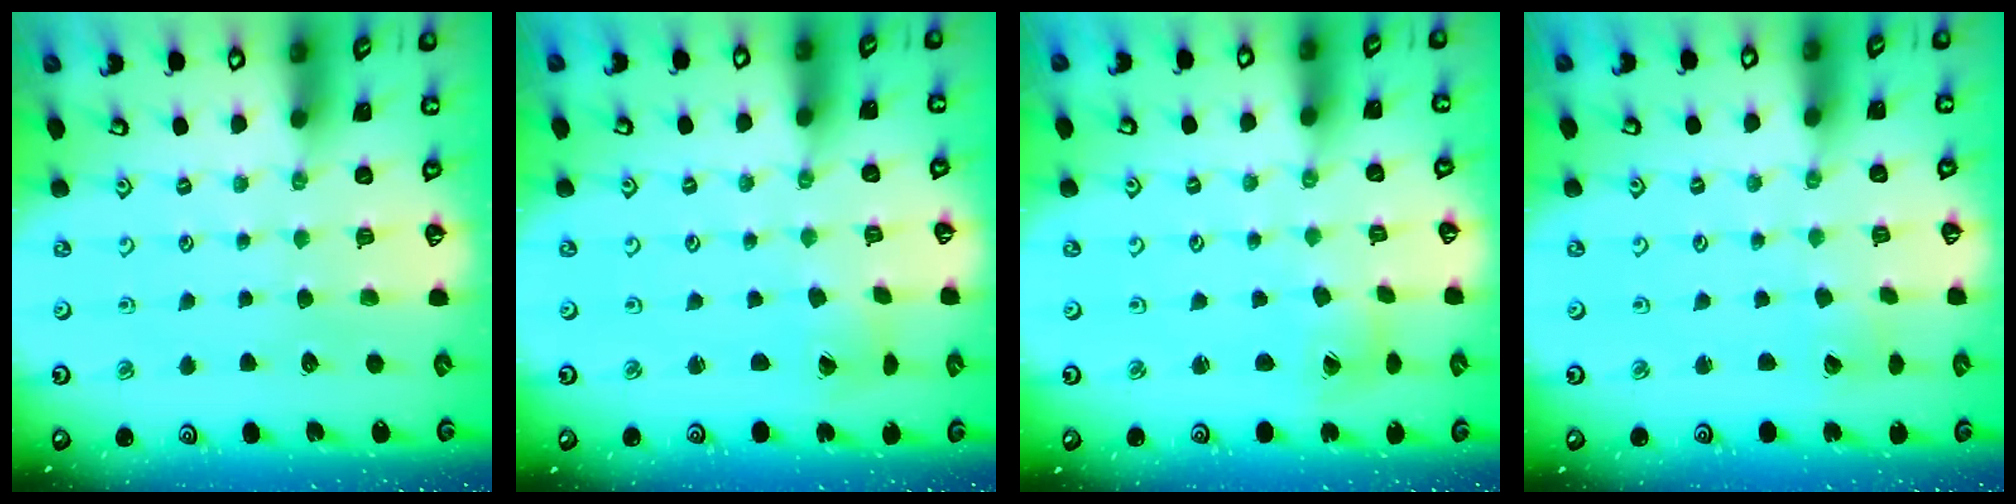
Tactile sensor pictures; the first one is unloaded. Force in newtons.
{"total": 1.2, "press": 1.2, "slide": 0.2}
{"total": 2.0, "press": 2.0, "slide": 0.3}
{"total": 2.1, "press": 2.1, "slide": 0.3}